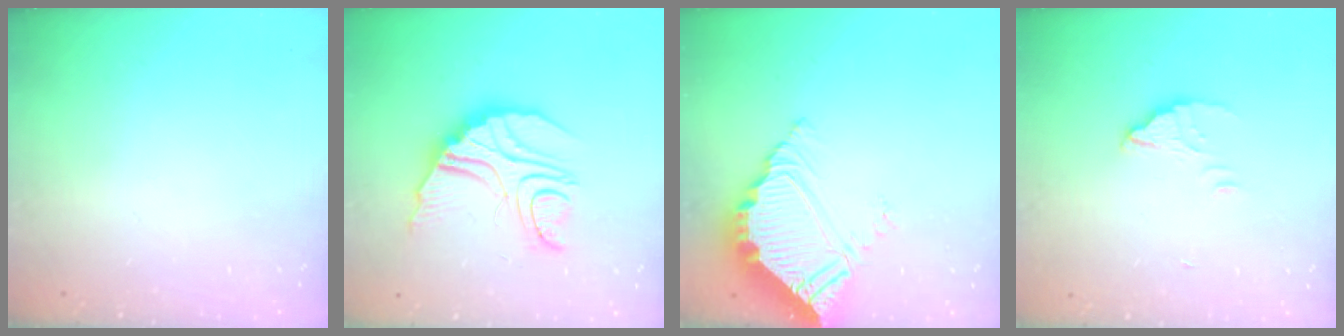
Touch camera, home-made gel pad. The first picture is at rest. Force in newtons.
{"total": 14.3, "press": 14.2, "slide": 1.2}
{"total": 6.5, "press": 6.4, "slide": 0.4}
{"total": 2.4, "press": 2.4, "slide": 0.1}